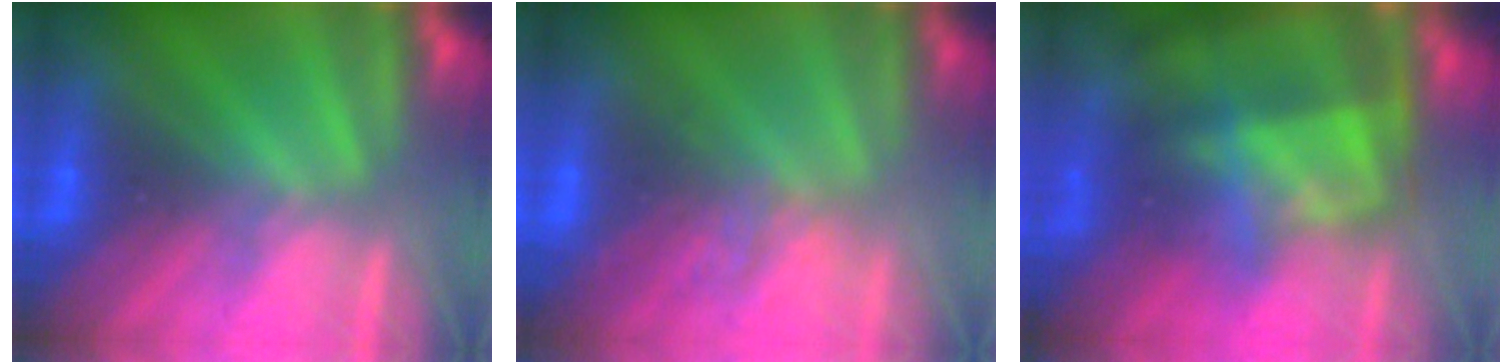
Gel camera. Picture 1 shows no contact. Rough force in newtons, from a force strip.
{"total": 2.9}
{"total": 7.8}